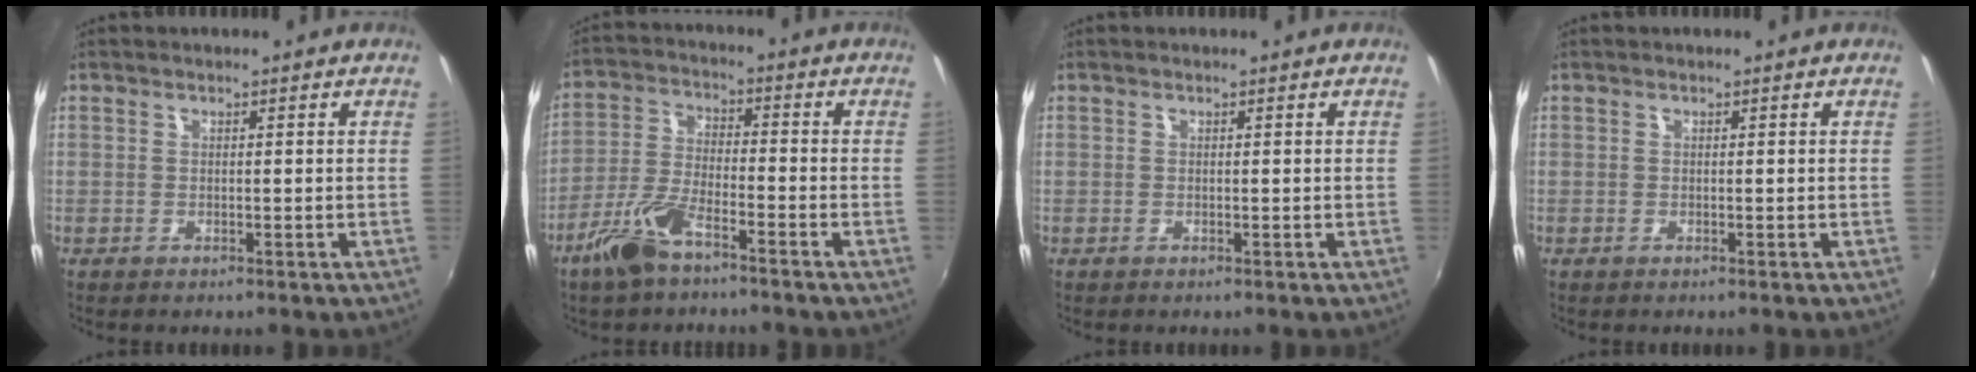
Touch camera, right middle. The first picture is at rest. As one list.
[{"total": 8.8, "force": [-5.9, 2.6, 5.9], "torque": [-0.130, -0.004, -0.116]}, {"total": 0.0}, {"total": 0.0}]